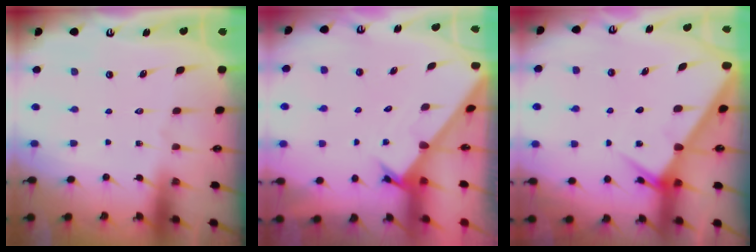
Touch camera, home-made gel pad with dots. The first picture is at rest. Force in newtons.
{"total": 1.6, "press": 1.6, "slide": 0.1}
{"total": 4.5, "press": 4.5, "slide": 0.4}